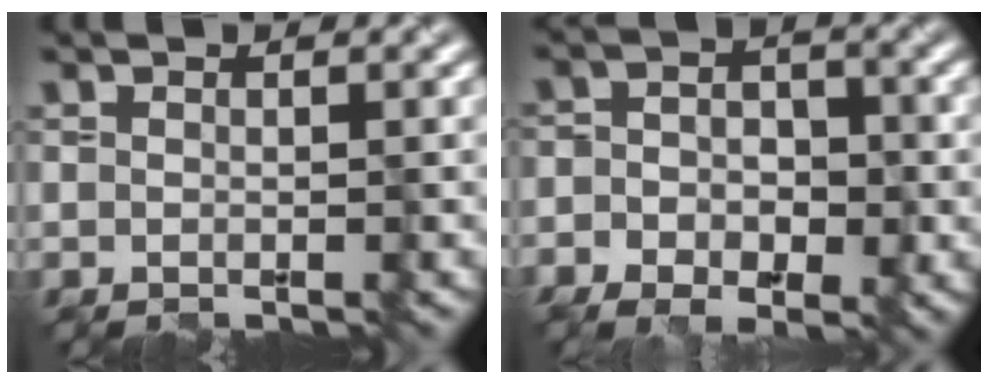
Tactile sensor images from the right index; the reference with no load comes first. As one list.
[{"total": 5.2, "force": [-2.7, 3.3, 2.9], "torque": [-0.037, -0.001, -0.037]}]